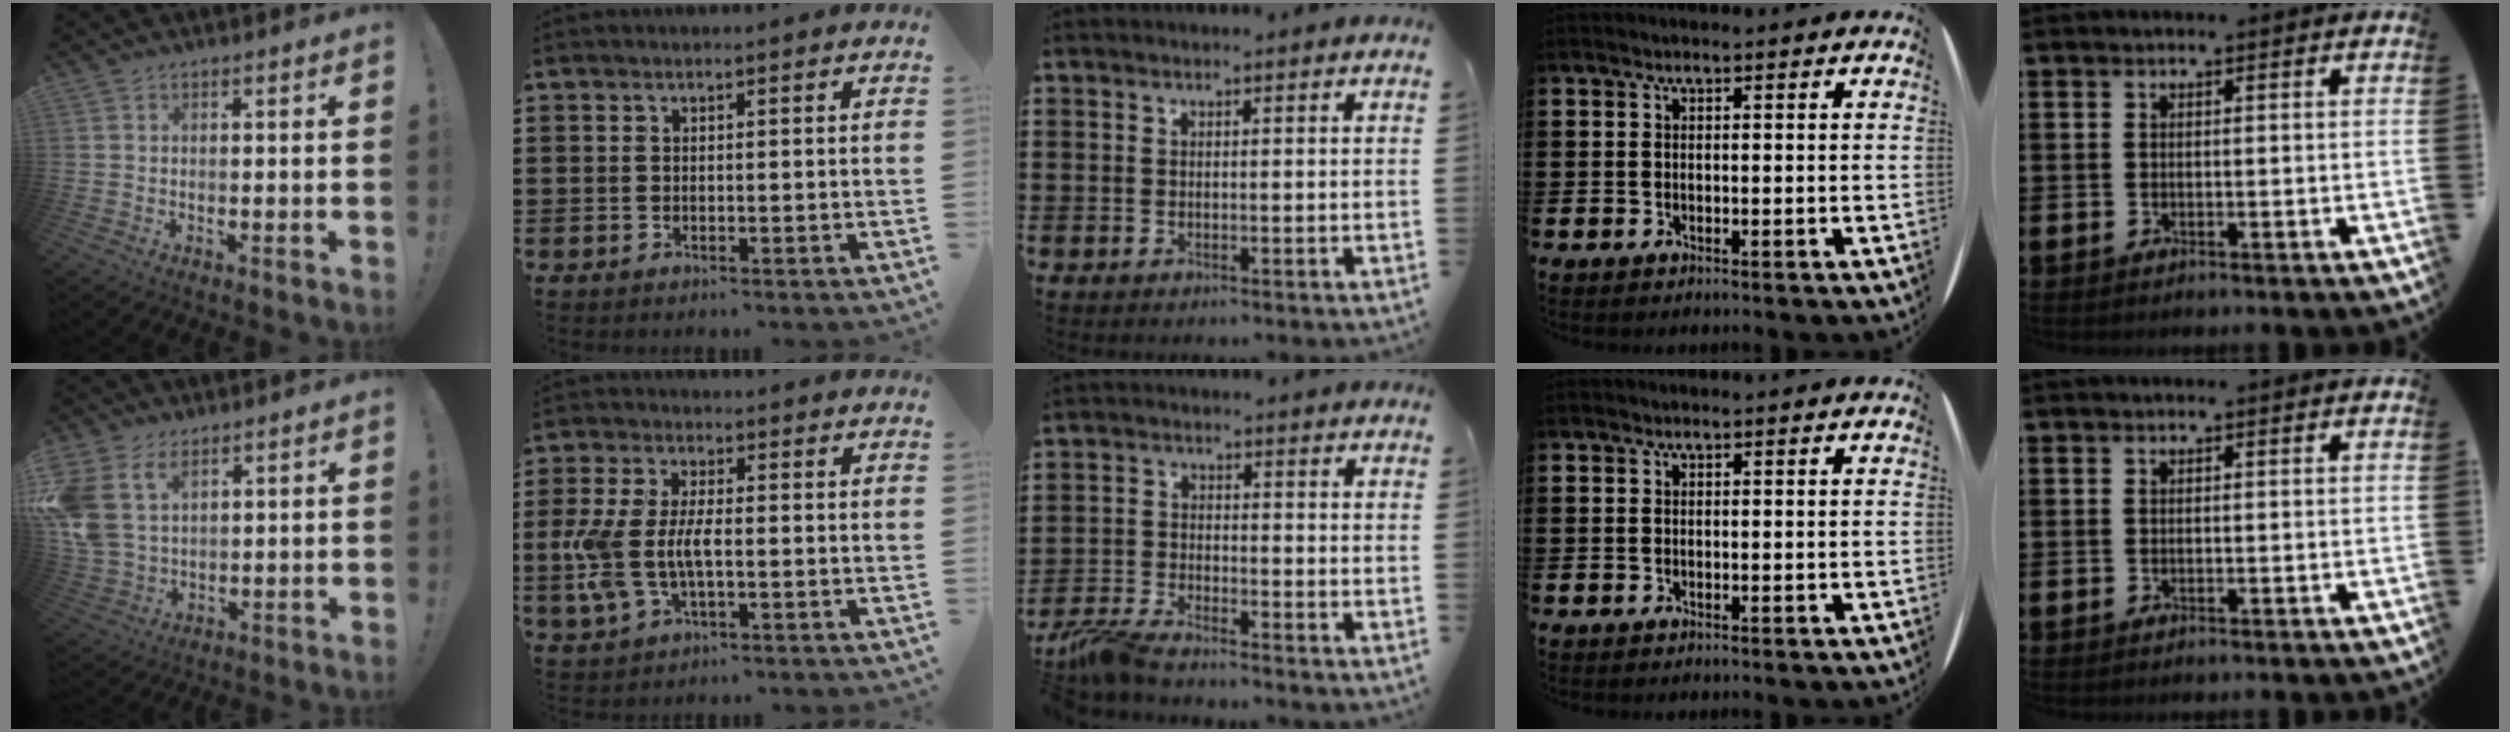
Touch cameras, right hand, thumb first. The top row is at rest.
{"thumb": {"total": 11.5, "force": [5.7, 7.5, 6.6], "torque": [-0.151, -0.025, 0.113]}, "index": {"total": 7.5, "force": [-1.0, 3.7, 6.5], "torque": [-0.164, -0.008, -0.028]}, "middle": {"total": 4.6, "force": [-4.2, 0.2, 1.8], "torque": [-0.060, -0.013, -0.087]}}